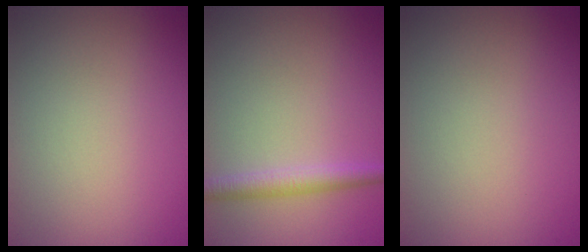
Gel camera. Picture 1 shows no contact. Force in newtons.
{"total": 2.4, "press": 2.4, "slide": 0.0}
{"total": 0.0}